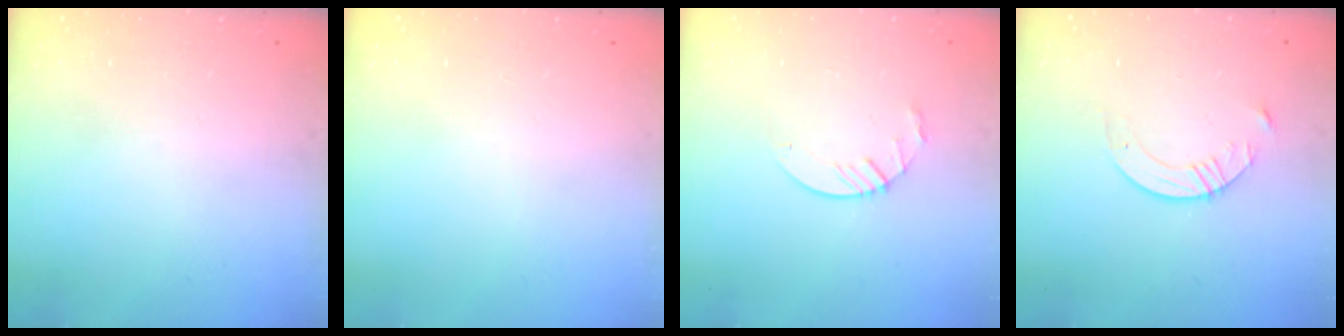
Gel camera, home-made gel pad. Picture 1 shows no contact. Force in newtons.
{"total": 0.0}
{"total": 4.9, "press": 4.9, "slide": 0.4}
{"total": 5.6, "press": 5.6, "slide": 0.7}